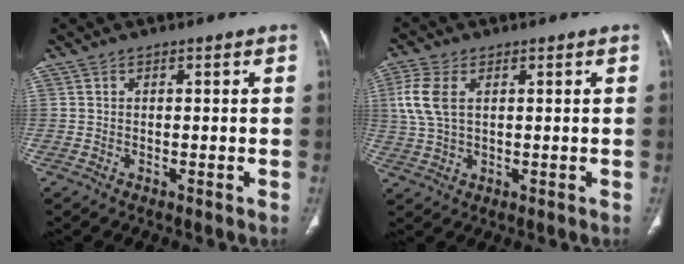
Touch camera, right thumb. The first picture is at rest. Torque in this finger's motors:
{"motor_torque": [-0.15, 1.05, 0.86, -0.14, 0.08]}